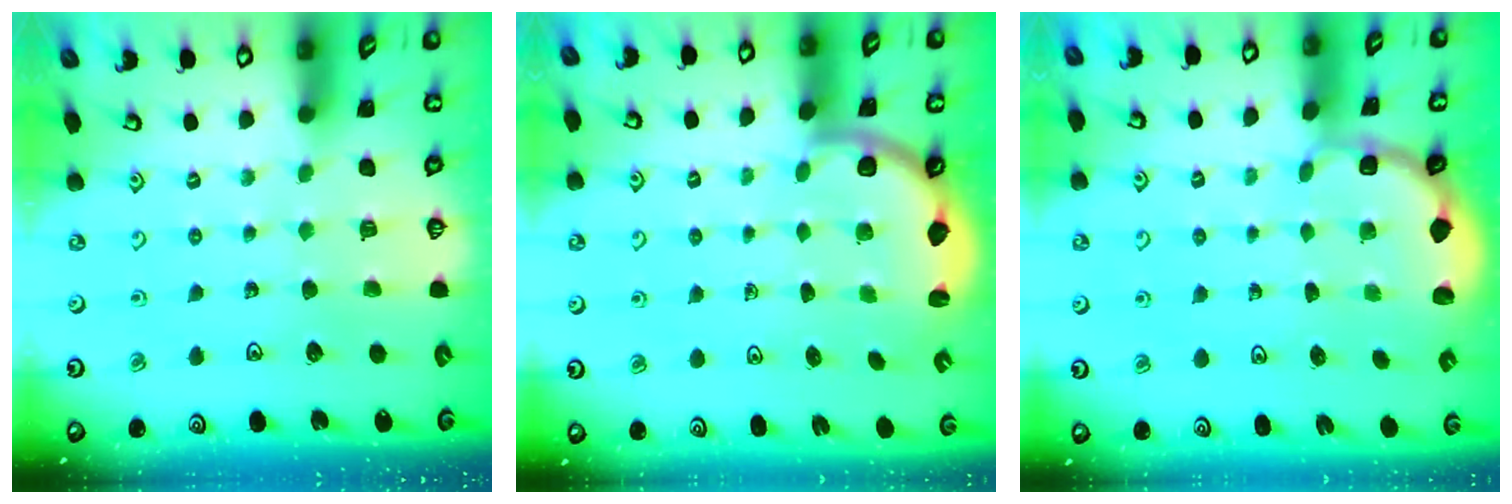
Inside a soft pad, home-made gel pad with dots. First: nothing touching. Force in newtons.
{"total": 2.6, "press": 2.5, "slide": 0.6}
{"total": 1.9, "press": 1.8, "slide": 0.7}